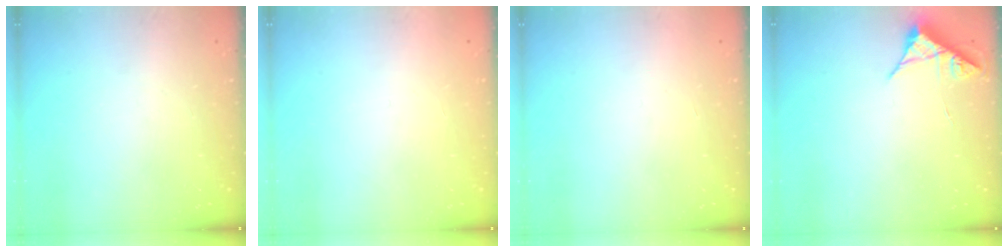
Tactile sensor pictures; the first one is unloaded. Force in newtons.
{"total": 1.6, "press": 1.6, "slide": 0.1}
{"total": 1.5, "press": 1.5, "slide": 0.1}
{"total": 5.3, "press": 5.2, "slide": 0.6}